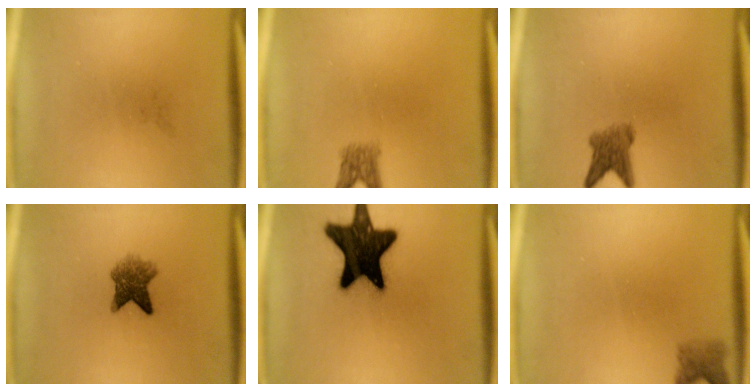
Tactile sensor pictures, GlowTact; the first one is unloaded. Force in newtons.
{"total": 2.5}
{"total": 3.9}
{"total": 5.0}
{"total": 18.9}
{"total": 2.3}